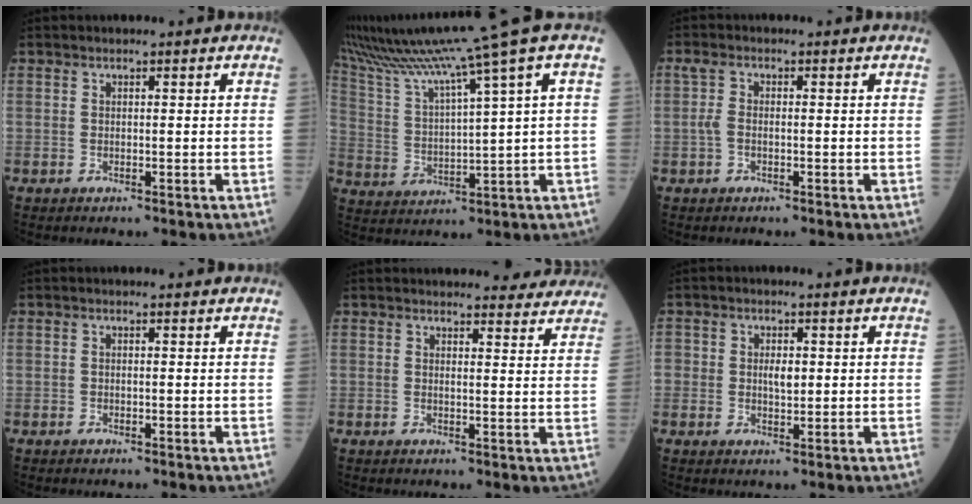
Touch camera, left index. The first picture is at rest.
{"total": 14.7, "force": [11.1, -2.8, 9.2], "torque": [-0.169, -0.005, 0.199]}
{"total": 2.0, "force": [-0.2, 1.0, 1.7], "torque": [-0.046, 0.005, -0.003]}
{"total": 0.0}
{"total": 12.5, "force": [12.0, 2.6, 2.7], "torque": [-0.003, -0.001, 0.125]}
{"total": 2.8, "force": [0.3, 1.9, 2.1], "torque": [-0.030, 0.003, 0.009]}